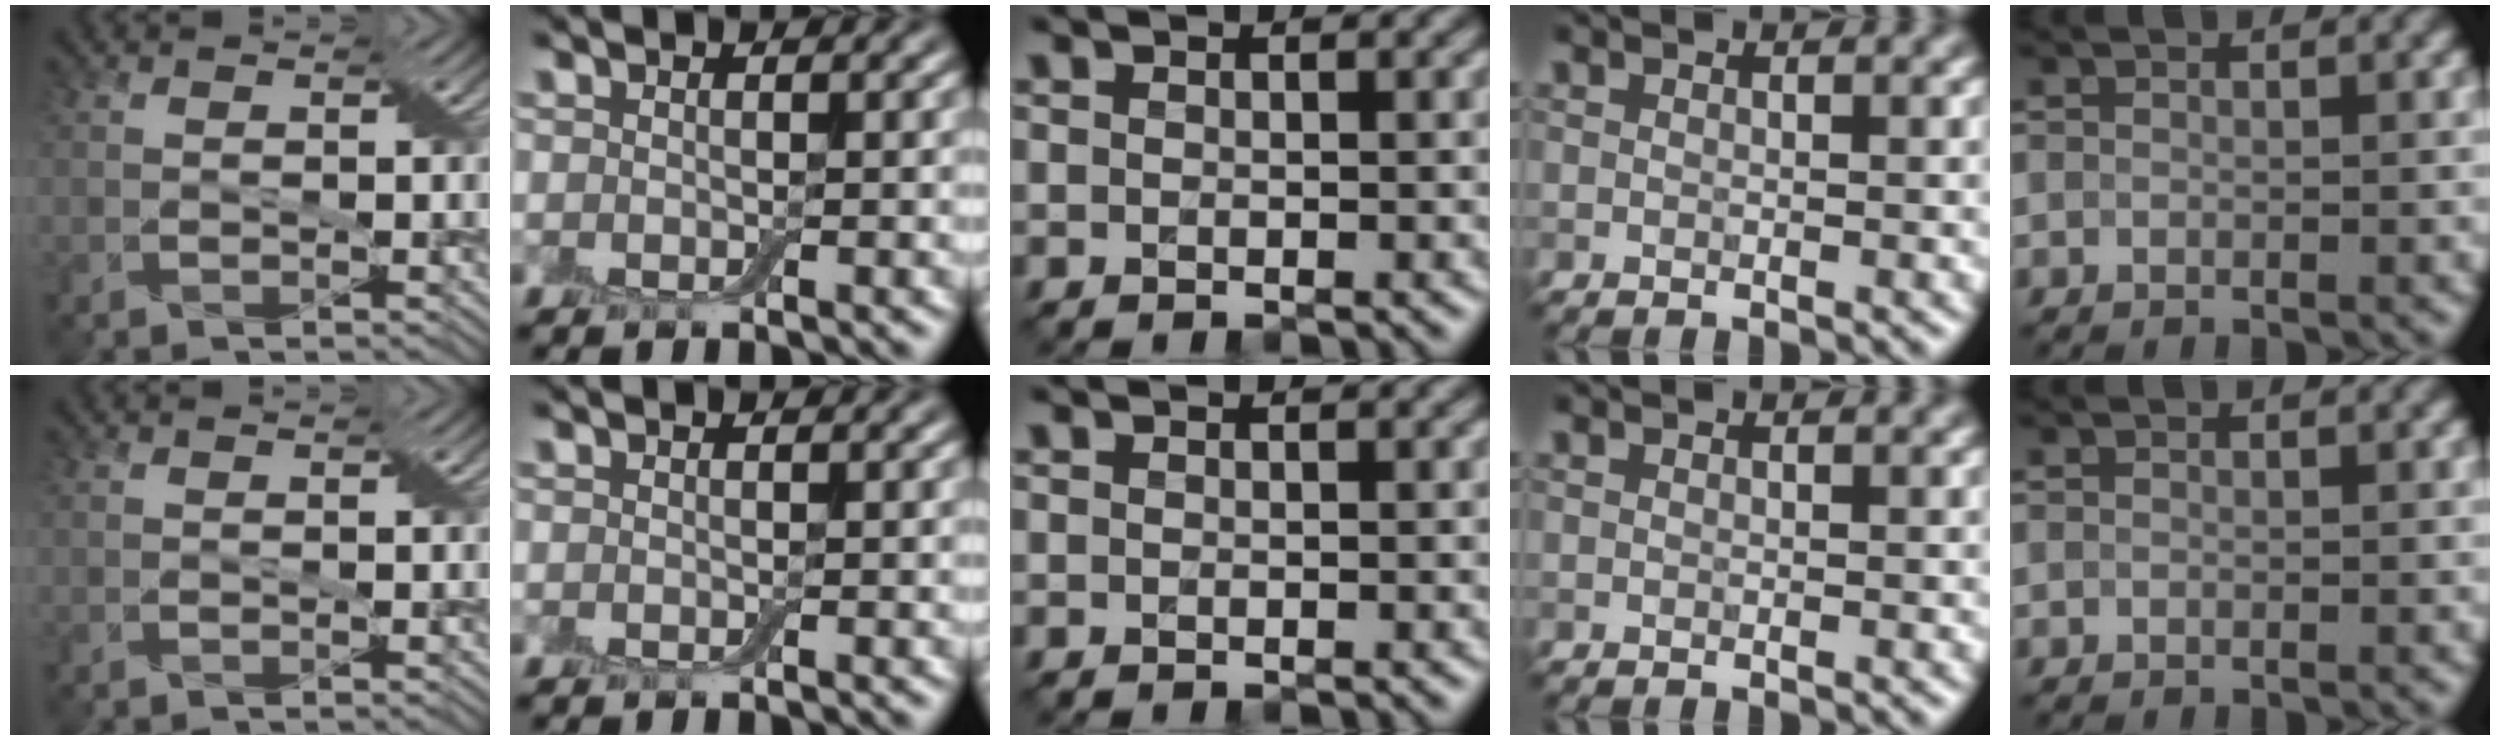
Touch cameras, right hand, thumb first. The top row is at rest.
{}